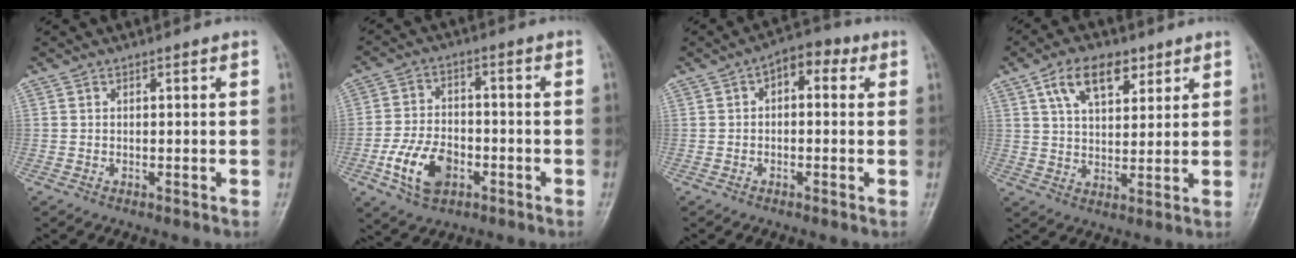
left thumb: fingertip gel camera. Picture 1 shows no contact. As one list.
[{"total": 10.0, "force": [-4.0, 6.3, 6.6], "torque": [-0.112, 0.019, -0.072]}, {"total": 5.7, "force": [1.4, 3.4, 4.4], "torque": [-0.038, 0.021, 0.007]}, {"total": 9.5, "force": [5.0, 5.2, 6.2], "torque": [-0.086, -0.017, 0.087]}]